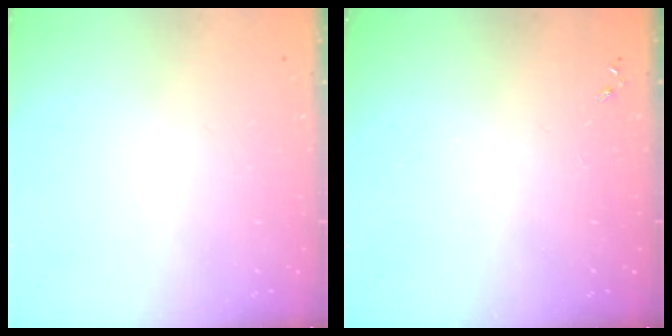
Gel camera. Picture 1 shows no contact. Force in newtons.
{"total": 0.0}